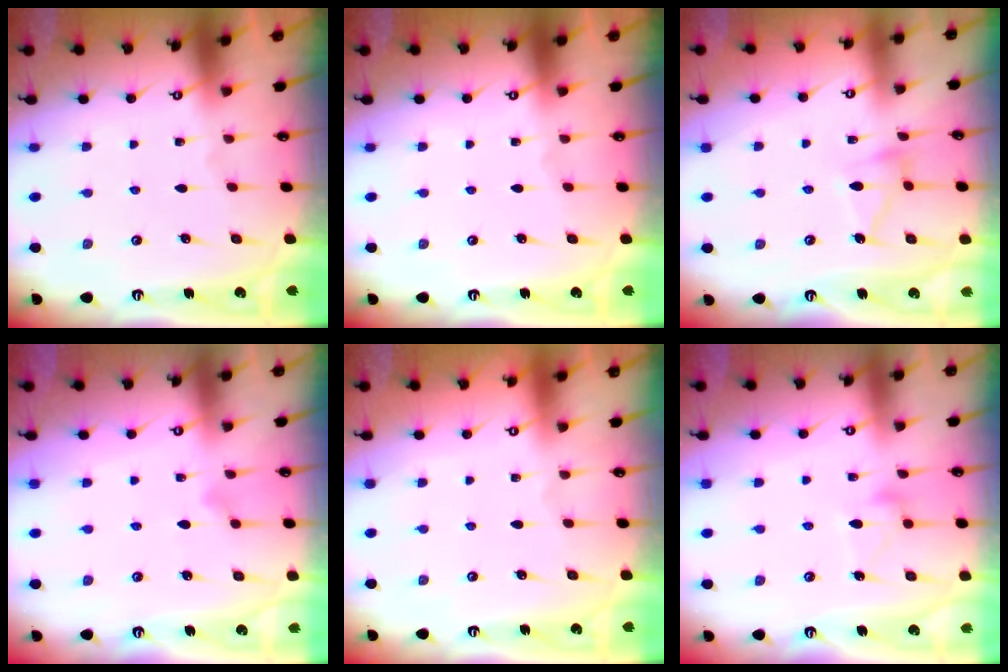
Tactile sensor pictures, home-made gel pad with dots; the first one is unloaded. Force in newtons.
{"total": 0.0}
{"total": 8.7, "press": 8.6, "slide": 0.6}
{"total": 8.5, "press": 8.4, "slide": 0.5}
{"total": 4.0, "press": 4.0, "slide": 0.1}
{"total": 11.0, "press": 11.0, "slide": 0.4}